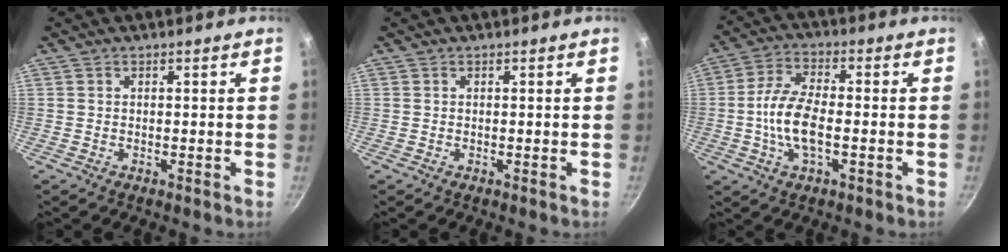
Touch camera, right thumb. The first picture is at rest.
{"total": 0.0}
{"total": 9.9, "force": [-1.6, 4.3, 8.8], "torque": [-0.174, 0.019, -0.039]}